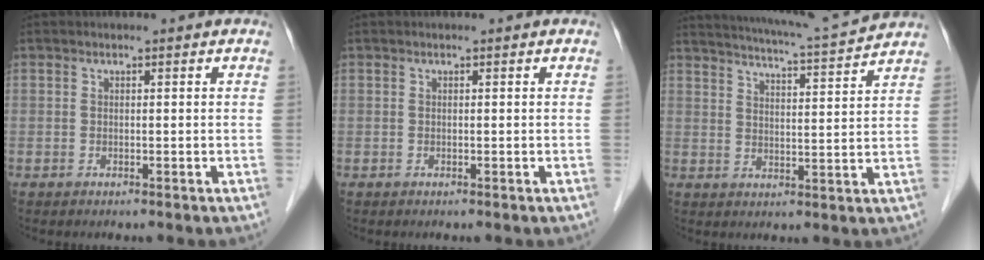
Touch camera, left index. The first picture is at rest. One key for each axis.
{"total": 0.0}
{"total": 12.2, "fx": 11.7, "fy": -1.2, "fz": 3.5, "tx": -0.069, "ty": -0.010, "tz": 0.163}